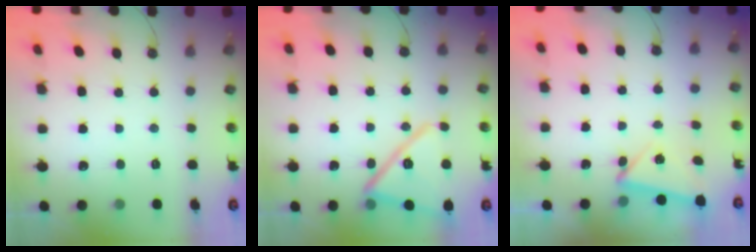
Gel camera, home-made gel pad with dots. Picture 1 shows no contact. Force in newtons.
{"total": 17.0, "press": 17.0, "slide": 1.3}
{"total": 3.9, "press": 3.9, "slide": 0.5}